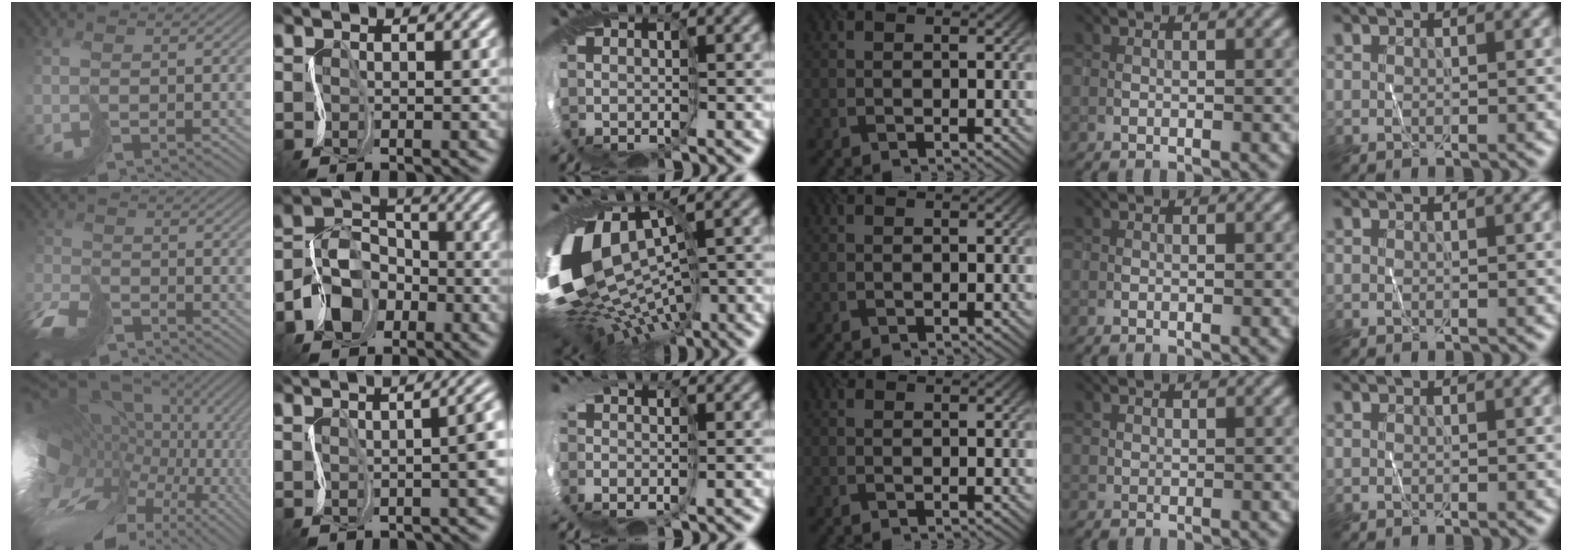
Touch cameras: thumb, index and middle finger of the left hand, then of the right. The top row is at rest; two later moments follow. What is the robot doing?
{"motion": "cut", "object": "receipt paper"}